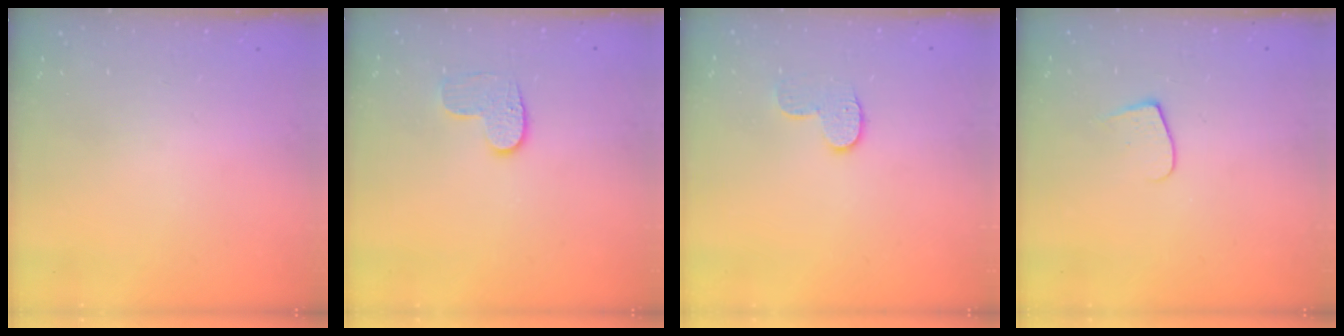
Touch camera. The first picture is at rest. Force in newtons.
{"total": 6.6, "press": 6.6, "slide": 0.3}
{"total": 8.1, "press": 8.1, "slide": 0.4}
{"total": 5.8, "press": 5.8, "slide": 0.7}